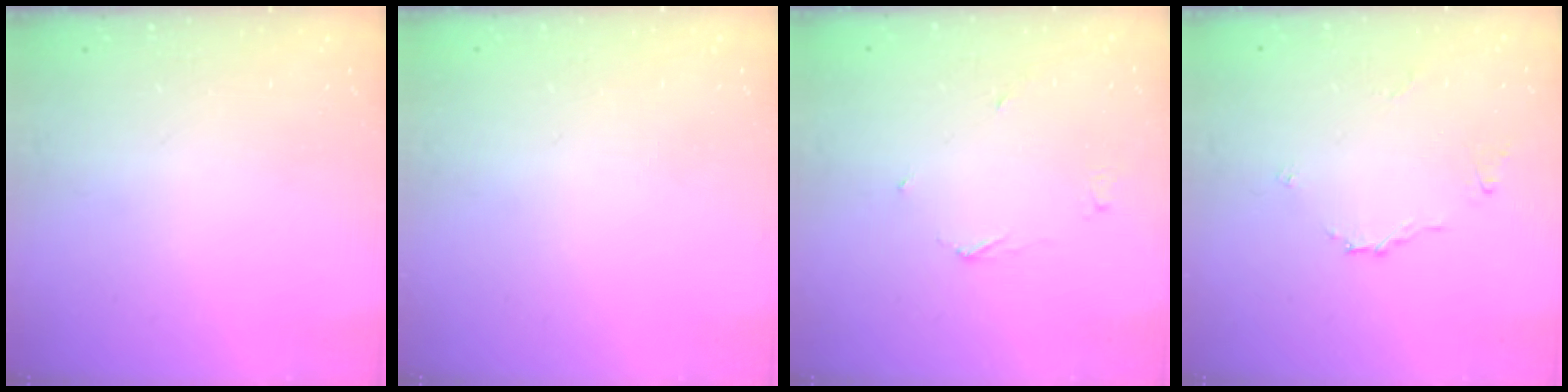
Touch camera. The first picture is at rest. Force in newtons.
{"total": 2.0, "press": 2.0, "slide": 0.1}
{"total": 2.8, "press": 2.8, "slide": 0.2}
{"total": 3.9, "press": 3.9, "slide": 0.4}